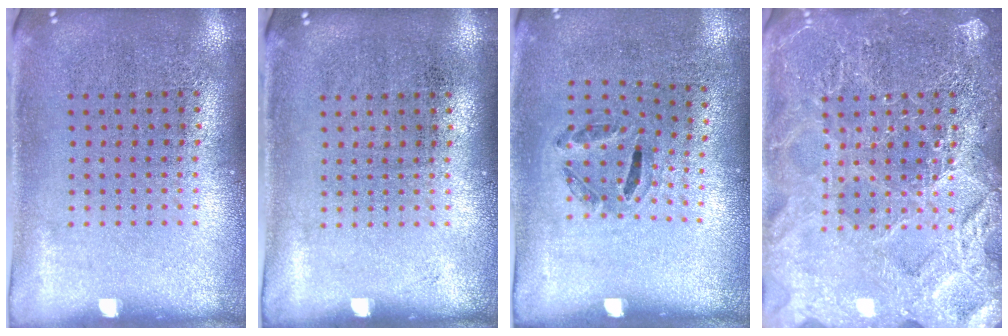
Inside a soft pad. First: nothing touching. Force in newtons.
{"total": 0.0}
{"total": 1.2, "press": 0.6, "slide": 1.0}
{"total": 3.9, "press": 3.9, "slide": 0.5}